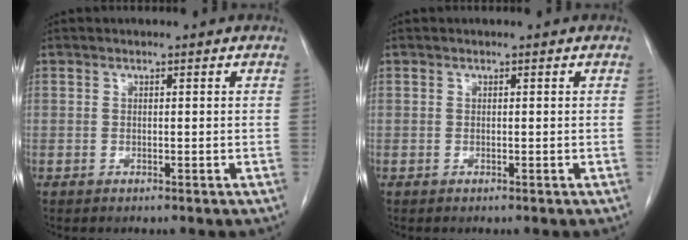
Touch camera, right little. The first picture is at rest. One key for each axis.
{"total": 0.0}